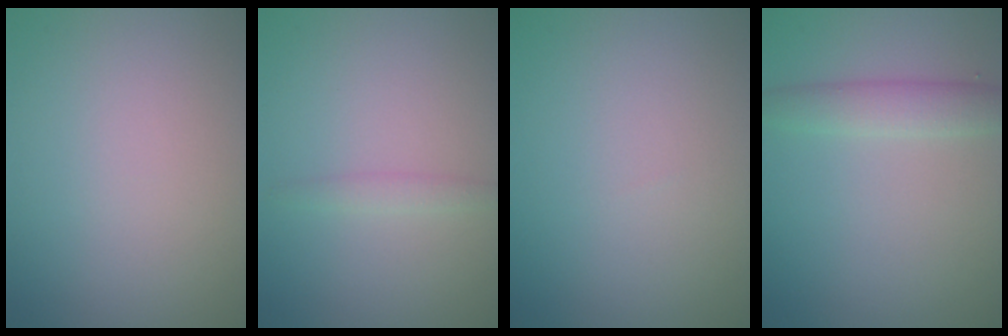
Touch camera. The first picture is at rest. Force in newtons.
{"total": 1.0, "press": 1.0, "slide": 0.1}
{"total": 0.0}
{"total": 2.5, "press": 2.5, "slide": 0.2}